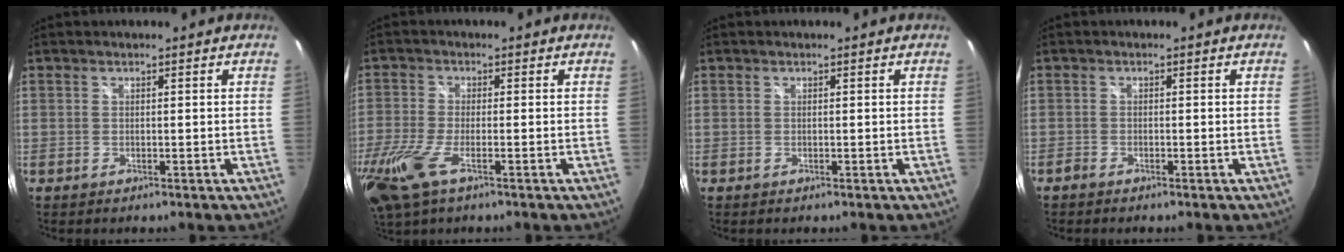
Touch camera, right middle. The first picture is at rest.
{"total": 12.4, "force": [-6.5, 4.5, 9.6], "torque": [-0.229, -0.043, -0.126]}
{"total": 0.0}
{"total": 1.0, "force": [-0.9, 0.3, 0.3], "torque": [-0.008, -0.004, -0.022]}